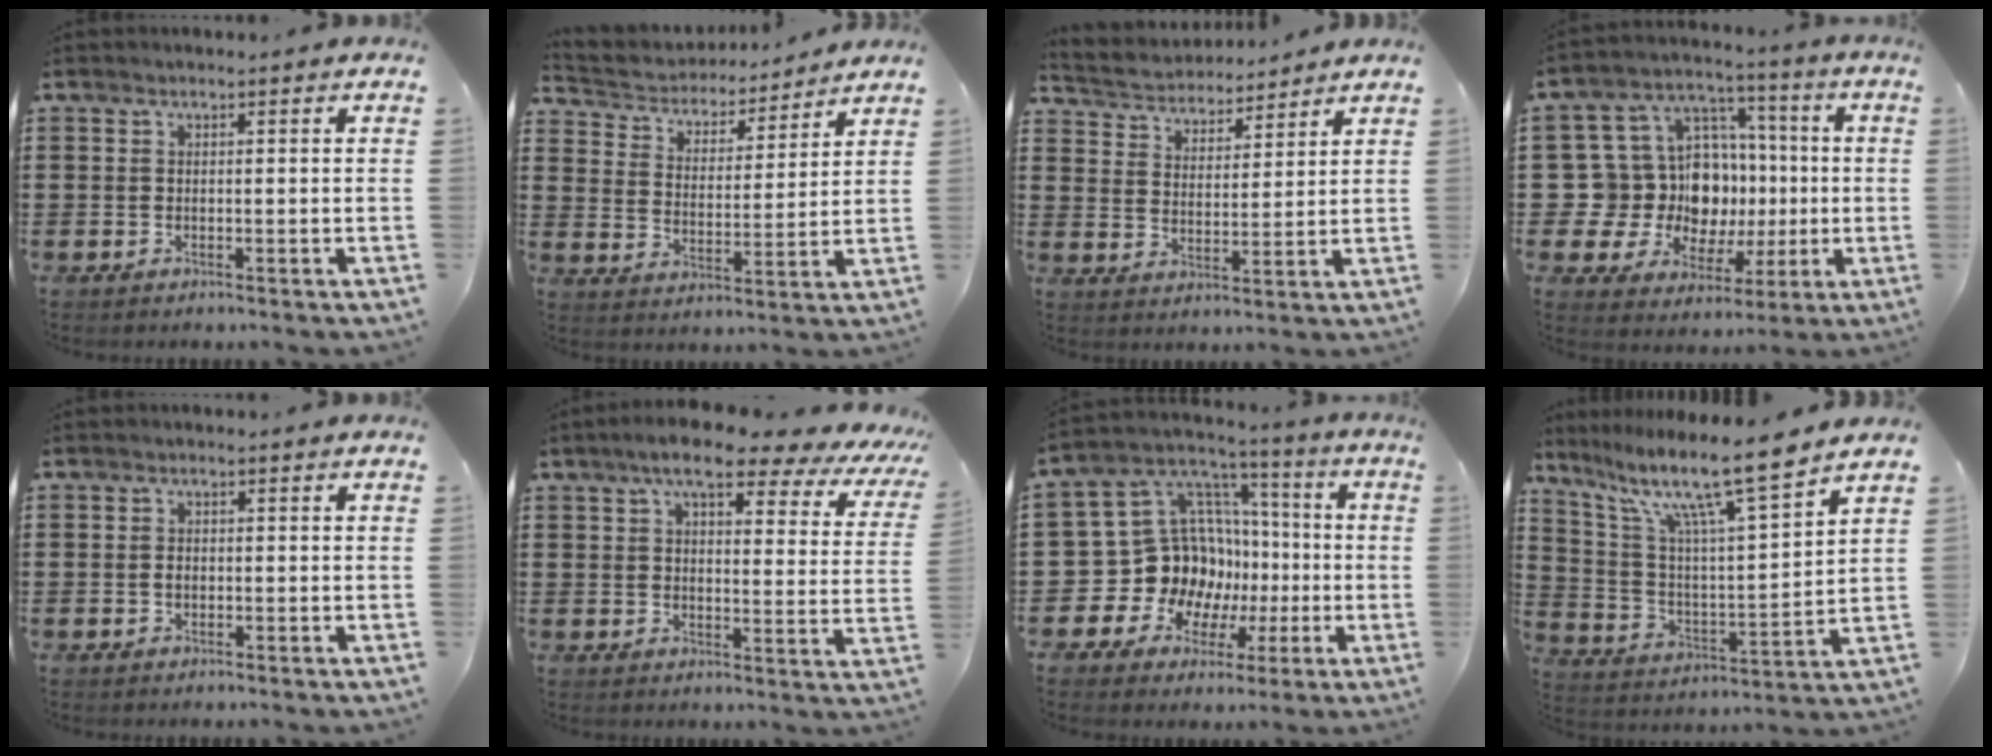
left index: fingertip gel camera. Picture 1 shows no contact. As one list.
[{"total": 4.0, "force": [3.9, 0.9, 0.0], "torque": [-0.025, -0.030, 0.061]}, {"total": 4.0, "force": [3.9, 0.7, -0.3], "torque": [-0.018, -0.025, 0.066]}, {"total": 14.0, "force": [-0.1, 13.1, 4.9], "torque": [-0.129, -0.011, 0.016]}, {"total": 1.3, "force": [-0.2, 0.9, 0.9], "torque": [-0.021, 0.004, -0.005]}, {"total": 8.2, "force": [6.3, 2.0, 4.9], "torque": [-0.101, -0.022, 0.104]}, {"total": 14.2, "force": [-1.6, 13.2, 4.9], "torque": [-0.138, -0.026, -0.005]}, {"total": 12.5, "force": [9.4, 1.0, 8.3], "torque": [-0.183, -0.055, 0.151]}]